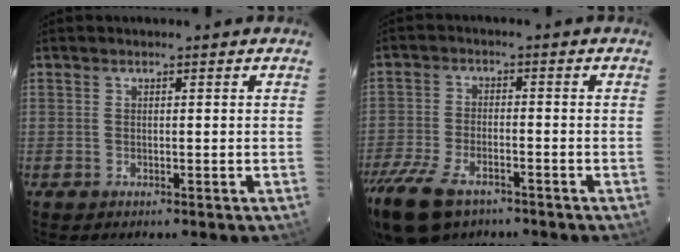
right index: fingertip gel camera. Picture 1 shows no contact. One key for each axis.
{"total": 15.3, "fx": -10.1, "fy": 7.4, "fz": 8.8, "tx": -0.224, "ty": -0.039, "tz": -0.181}